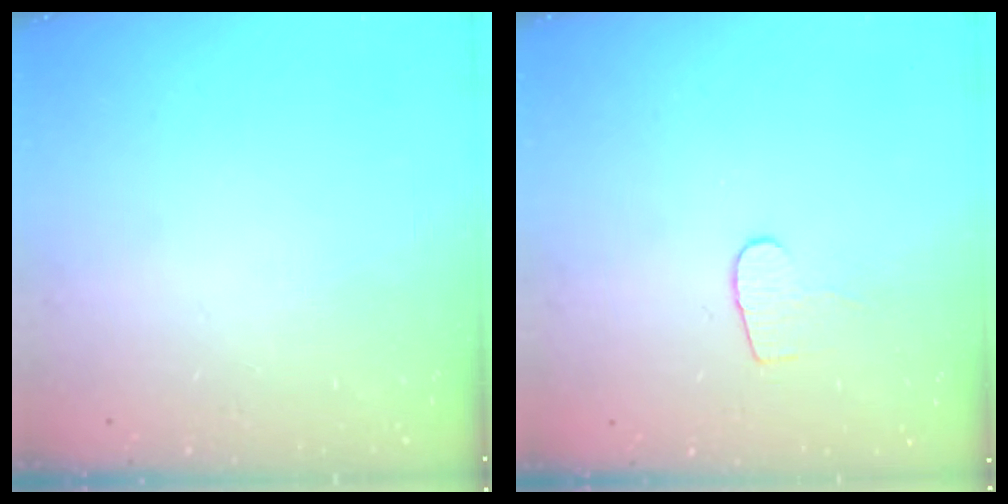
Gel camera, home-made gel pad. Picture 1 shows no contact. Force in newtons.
{"total": 5.4, "press": 5.4, "slide": 0.6}